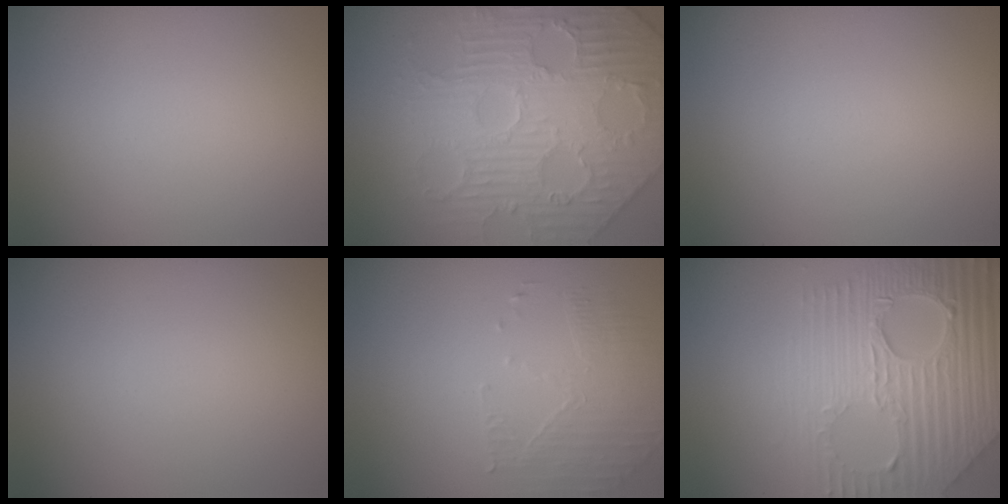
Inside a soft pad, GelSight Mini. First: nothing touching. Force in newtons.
{"total": 6.8, "press": 5.9, "slide": 3.3}
{"total": 0.0}
{"total": 0.0}
{"total": 1.8, "press": 1.1, "slide": 1.4}
{"total": 9.0, "press": 6.1, "slide": 6.6}